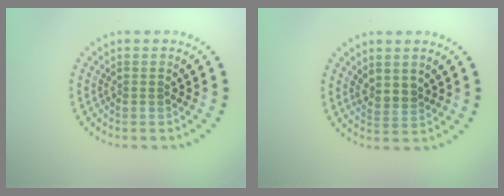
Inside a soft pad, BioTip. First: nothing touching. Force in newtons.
{"total": 1.8, "press": 1.6, "slide": 0.9}